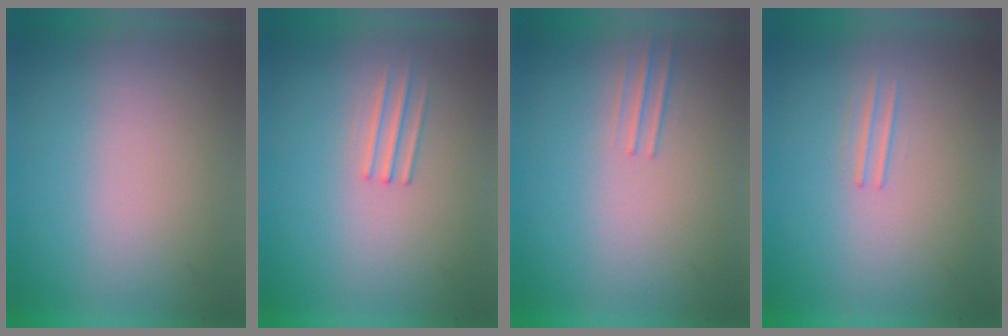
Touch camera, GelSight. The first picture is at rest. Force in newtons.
{"total": 1.2}
{"total": 1.2}
{"total": 1.1}